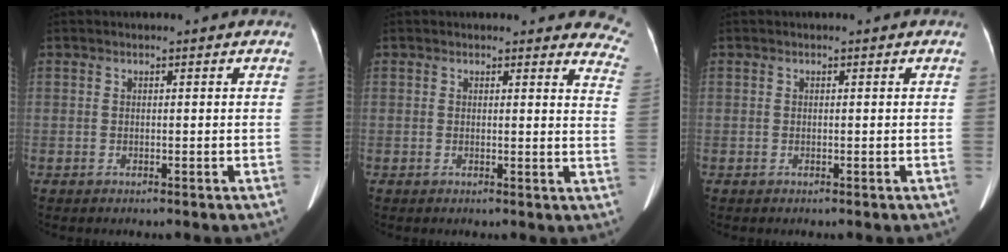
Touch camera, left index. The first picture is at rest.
{"total": 10.4, "force": [10.0, 2.3, 1.8], "torque": [0.023, -0.060, 0.062]}
{"total": 0.0}